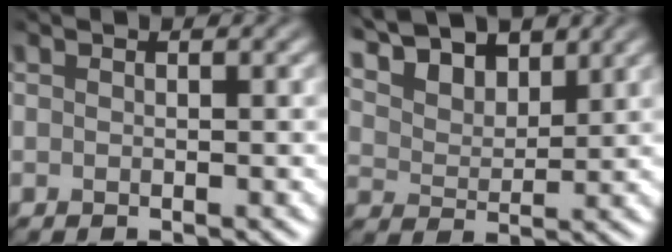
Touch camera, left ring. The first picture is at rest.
{"total": 6.8, "force": [5.2, 3.2, 2.9], "torque": [-0.083, 0.016, 0.086]}